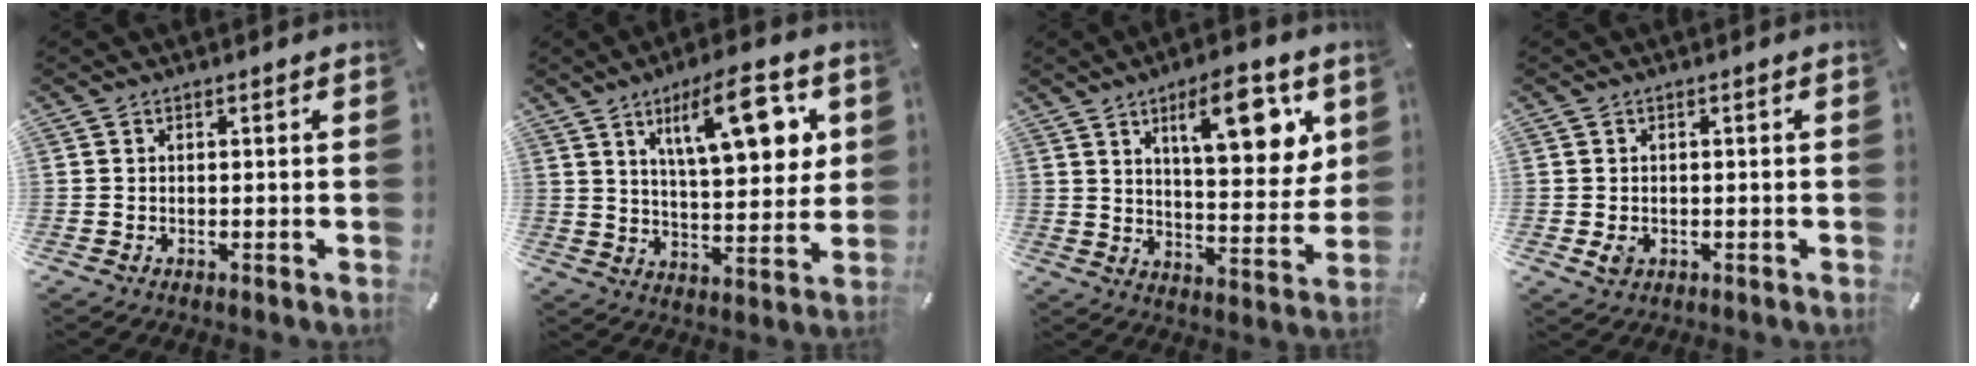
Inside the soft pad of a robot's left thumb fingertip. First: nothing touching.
{"total": 16.4, "force": [7.8, 6.1, 13.0], "torque": [-0.189, -0.028, 0.121]}
{"total": 15.3, "force": [8.0, 5.9, 11.7], "torque": [-0.151, -0.040, 0.125]}
{"total": 2.3, "force": [-0.5, 1.9, 1.2], "torque": [-0.013, -0.001, -0.009]}